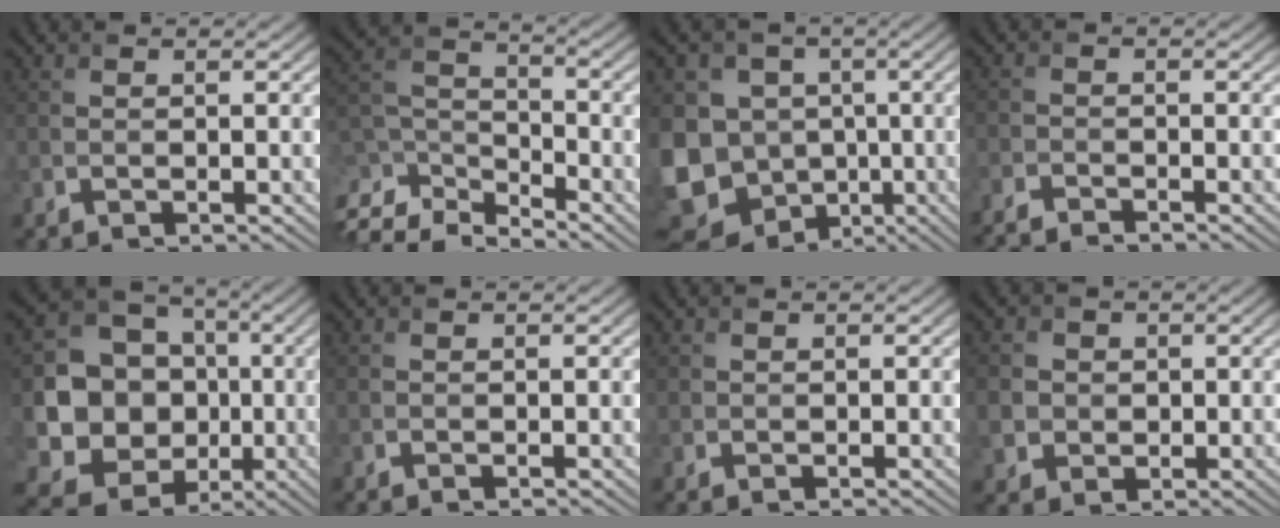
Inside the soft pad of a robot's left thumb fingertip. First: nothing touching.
{"total": 9.7, "force": [-7.1, 4.1, 5.3], "torque": [-0.139, -0.010, -0.133]}
{"total": 16.2, "force": [-3.8, 13.8, 7.5], "torque": [-0.229, -0.003, -0.066]}
{"total": 3.1, "force": [-3.0, 0.1, 1.0], "torque": [-0.022, -0.009, -0.063]}
{"total": 19.2, "force": [-1.6, 17.5, 7.6], "torque": [-0.233, -0.017, -0.025]}
{"total": 0.7, "force": [-0.7, -0.2, 0.2], "torque": [-0.005, -0.005, -0.013]}
{"total": 0.6, "force": [-0.5, 0.4, 0.0], "torque": [0.002, -0.005, -0.011]}
{"total": 5.0, "force": [0.2, 4.7, 1.6], "torque": [-0.055, 0.003, -0.006]}